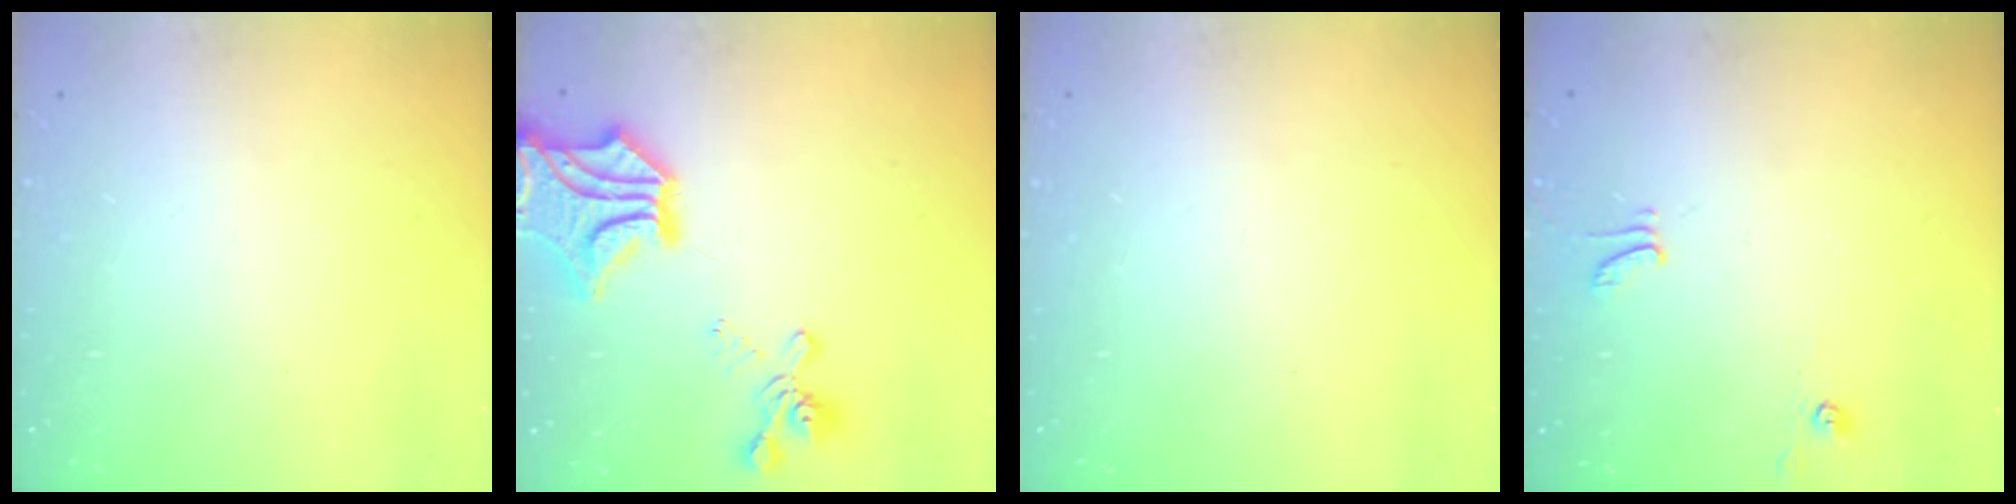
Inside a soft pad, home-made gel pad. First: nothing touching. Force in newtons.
{"total": 8.9, "press": 7.7, "slide": 4.5}
{"total": 0.0}
{"total": 0.8, "press": 0.6, "slide": 0.4}